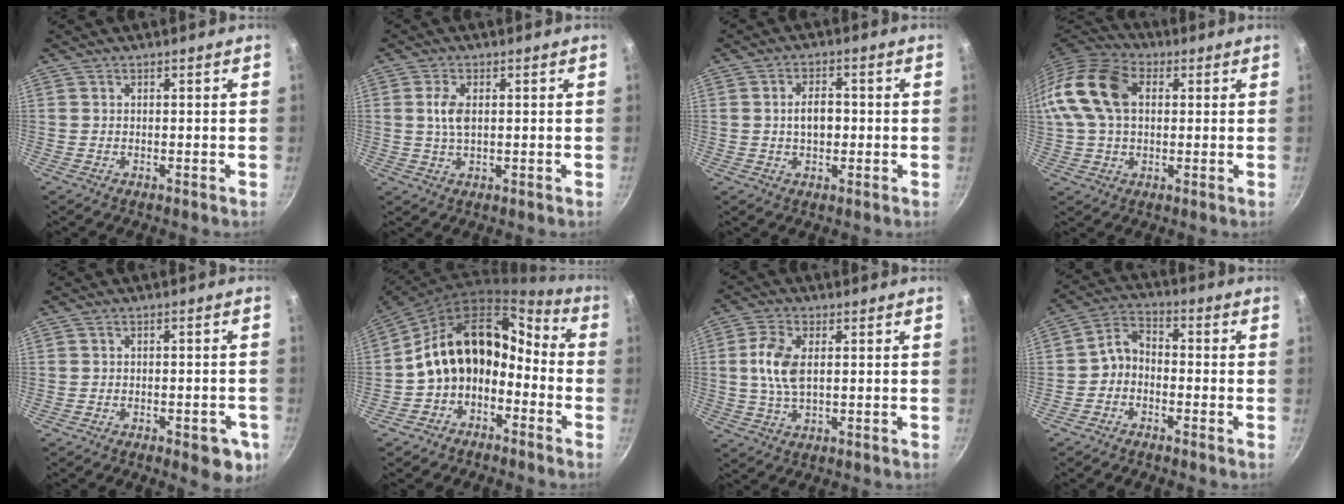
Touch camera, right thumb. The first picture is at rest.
{"total": 4.0, "force": [0.6, 2.0, 3.4], "torque": [-0.069, 0.002, 0.013]}
{"total": 4.9, "force": [-0.2, 3.0, 3.9], "torque": [-0.046, 0.012, -0.003]}
{"total": 15.4, "force": [2.8, 10.4, 10.9], "torque": [-0.200, 0.024, 0.034]}
{"total": 7.1, "force": [-3.0, 3.1, 5.6], "torque": [-0.045, 0.015, -0.032]}
{"total": 16.4, "force": [-4.4, 11.8, 10.4], "torque": [-0.146, 0.089, -0.094]}
{"total": 7.5, "force": [0.9, 3.9, 6.3], "torque": [-0.130, 0.006, 0.016]}
{"total": 5.2, "force": [-2.0, 3.7, 3.0], "torque": [-0.048, 0.040, -0.051]}